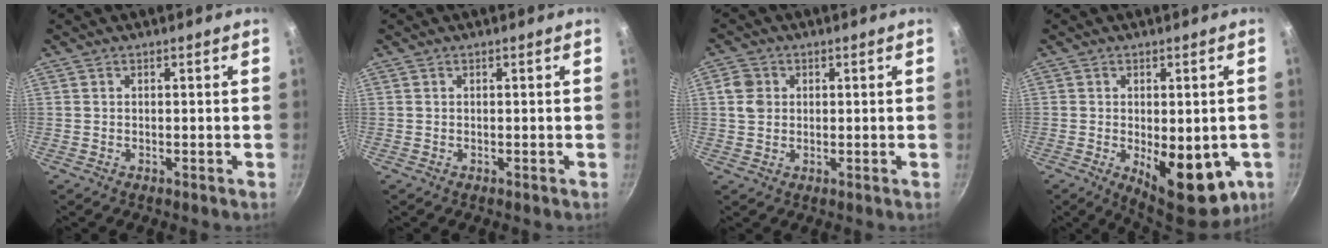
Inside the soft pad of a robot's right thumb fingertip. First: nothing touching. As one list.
[{"total": 0.0}, {"total": 4.3, "force": [0.8, 3.7, 2.2], "torque": [-0.029, 0.002, 0.009]}, {"total": 14.9, "force": [-3.6, 7.2, 12.5], "torque": [-0.128, -0.014, -0.032]}]